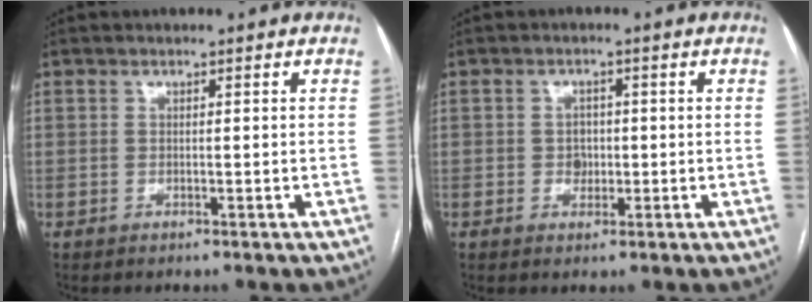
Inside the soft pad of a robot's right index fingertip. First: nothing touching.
{"total": 2.4, "force": [-0.2, 2.0, 1.3], "torque": [-0.014, 0.005, -0.001]}